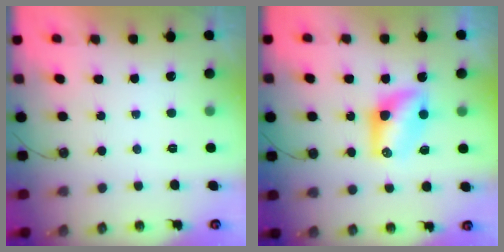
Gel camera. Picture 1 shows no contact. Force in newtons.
{"total": 7.1, "press": 7.1, "slide": 0.6}